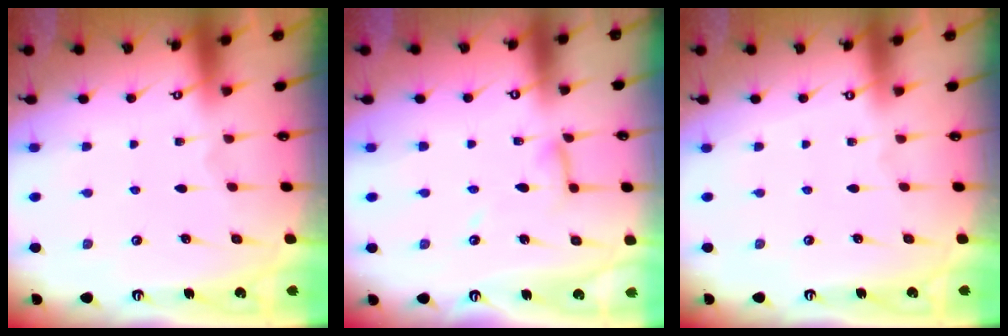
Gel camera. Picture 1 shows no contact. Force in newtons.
{"total": 6.1, "press": 6.1, "slide": 0.3}
{"total": 0.0}